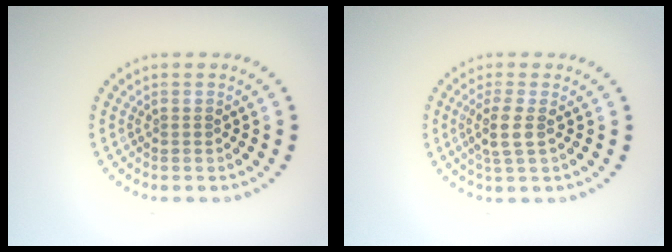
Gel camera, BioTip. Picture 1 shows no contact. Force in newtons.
{"total": 2.4, "press": 2.0, "slide": 1.2}